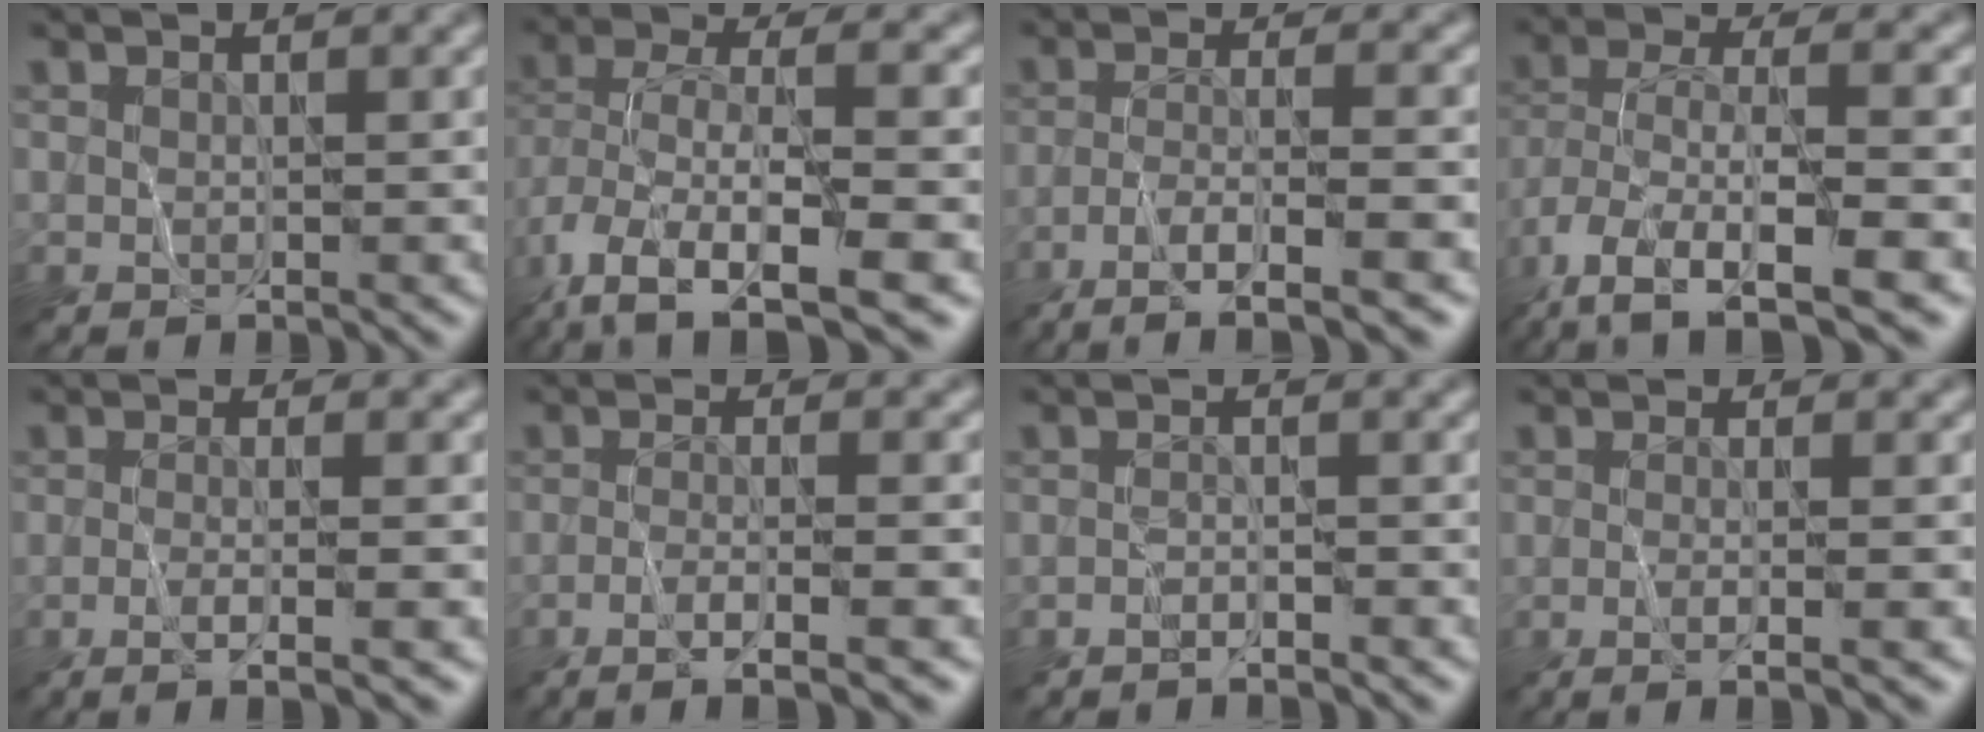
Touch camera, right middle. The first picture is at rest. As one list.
[{"total": 10.3, "force": [-4.4, 4.4, 8.2], "torque": [-0.168, -0.009, -0.074]}, {"total": 6.6, "force": [-3.8, 1.2, 5.2], "torque": [-0.075, 0.012, -0.071]}, {"total": 10.5, "force": [-5.6, 4.0, 8.0], "torque": [-0.166, -0.012, -0.094]}, {"total": 4.6, "force": [-1.6, 1.2, 4.2], "torque": [-0.049, 0.003, -0.028]}, {"total": 5.3, "force": [-2.7, 1.1, 4.5], "torque": [-0.062, 0.009, -0.051]}, {"total": 1.3, "force": [-1.3, 0.0, 0.3], "torque": [0.001, 0.002, -0.027]}, {"total": 4.3, "force": [-0.7, 1.7, 3.9], "torque": [-0.028, 0.006, -0.021]}]